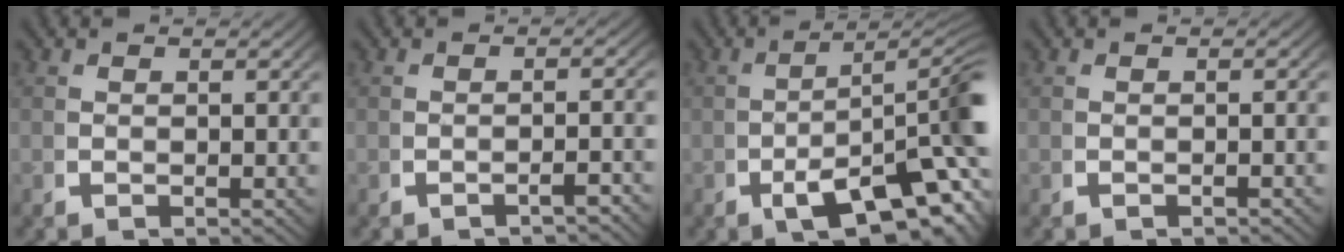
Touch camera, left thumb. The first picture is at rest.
{"total": 1.6, "force": [-1.3, -0.1, 0.9], "torque": [-0.017, 0.005, -0.021]}
{"total": 10.3, "force": [-1.9, 5.2, 8.7], "torque": [-0.136, -0.038, -0.012]}
{"total": 0.7, "force": [-0.7, 0.0, 0.3], "torque": [-0.008, 0.004, -0.011]}